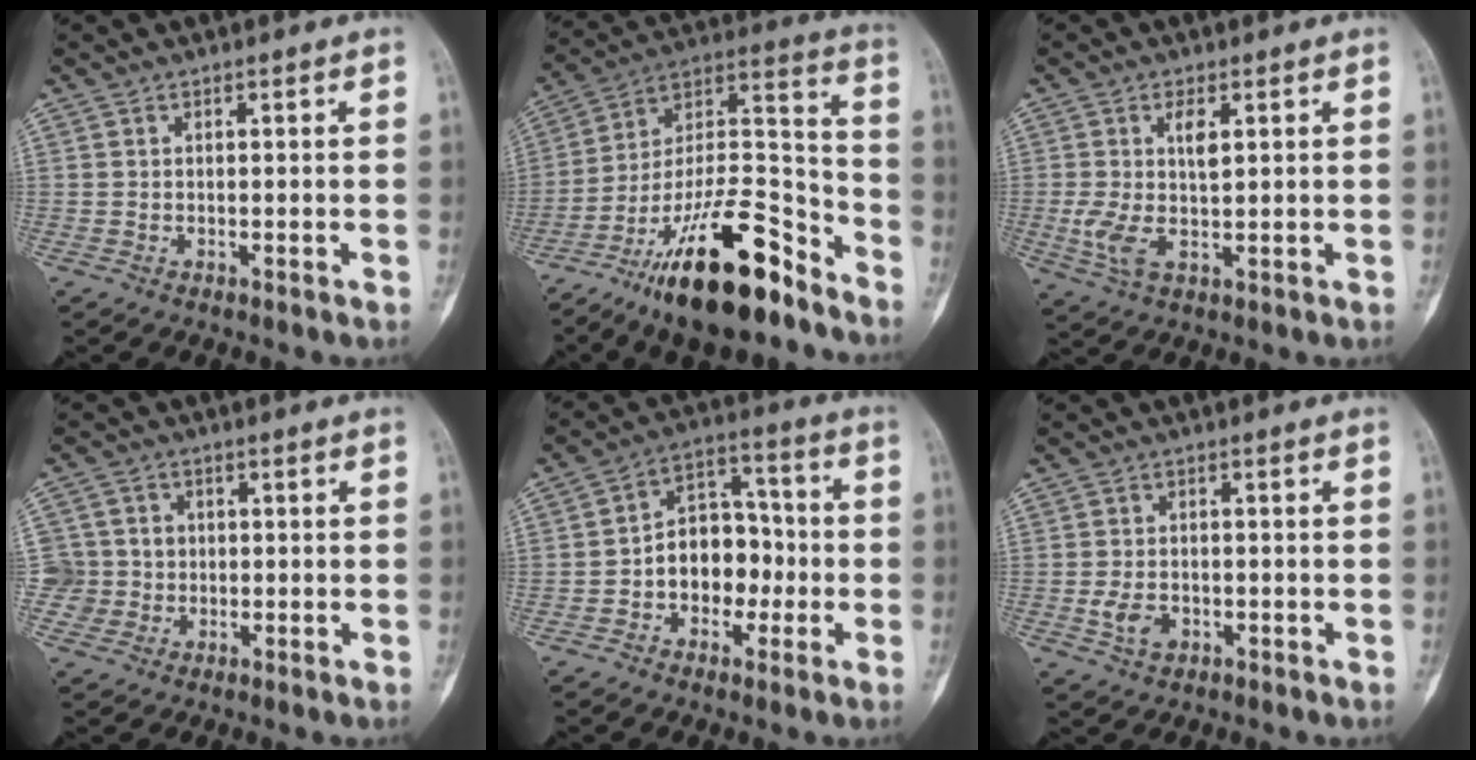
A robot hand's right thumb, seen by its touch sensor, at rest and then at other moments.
{"total": 24.8, "force": [-16.2, 8.2, 16.8], "torque": [-0.267, 0.094, -0.275]}
{"total": 6.7, "force": [1.1, 3.0, 5.9], "torque": [-0.129, 0.001, 0.024]}
{"total": 6.0, "force": [-0.4, 6.0, 0.2], "torque": [0.026, 0.016, -0.012]}
{"total": 11.2, "force": [-2.2, 8.3, 7.3], "torque": [-0.063, 0.047, -0.045]}
{"total": 4.0, "force": [-1.2, 2.8, 2.6], "torque": [-0.044, 0.003, -0.018]}